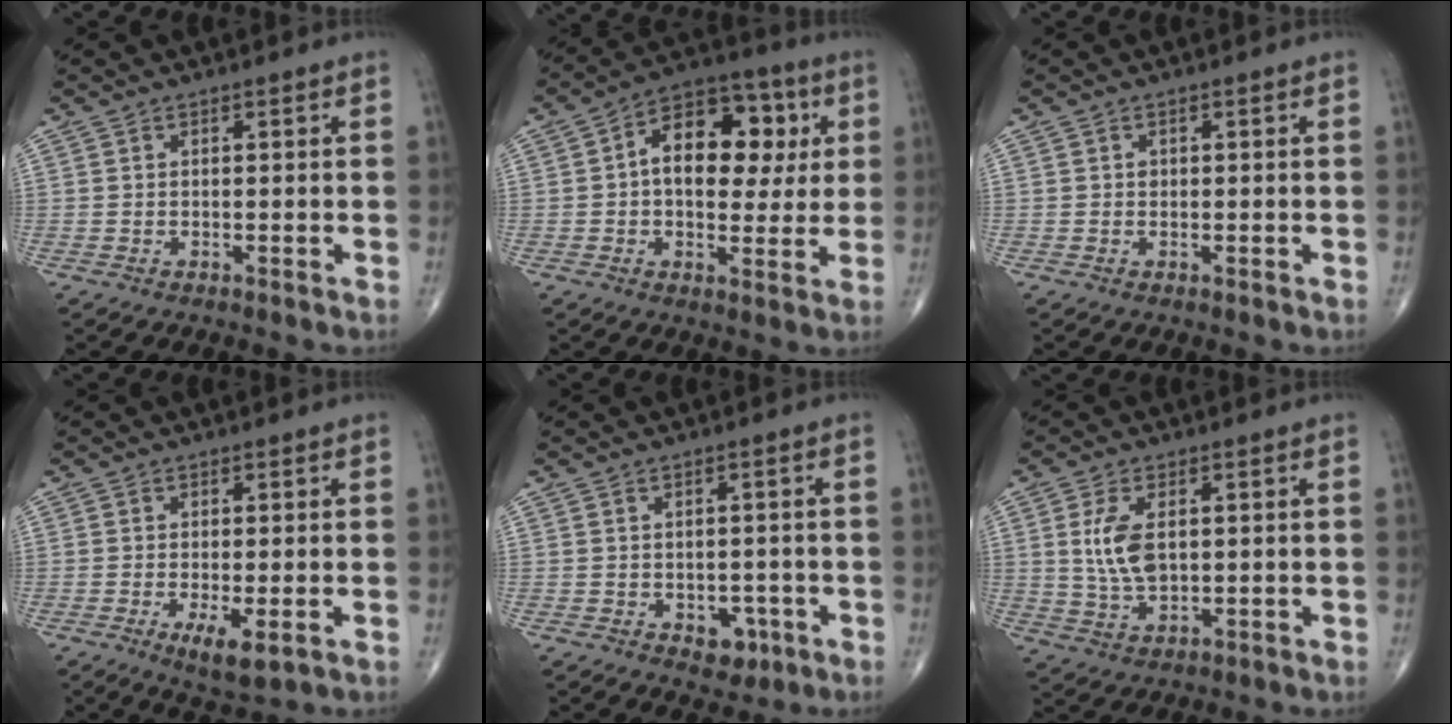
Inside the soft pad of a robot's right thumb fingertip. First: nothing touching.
{"total": 16.4, "force": [2.8, 10.1, 12.6], "torque": [-0.149, 0.019, 0.035]}
{"total": 0.7, "force": [0.1, 0.6, 0.3], "torque": [-0.001, 0.001, 0.001]}
{"total": 5.3, "force": [-1.7, 1.6, 4.8], "torque": [-0.084, -0.015, -0.026]}
{"total": 4.3, "force": [-1.7, 3.1, 2.6], "torque": [-0.009, 0.008, -0.016]}
{"total": 7.6, "force": [1.3, 4.1, 6.3], "torque": [-0.126, -0.008, 0.029]}